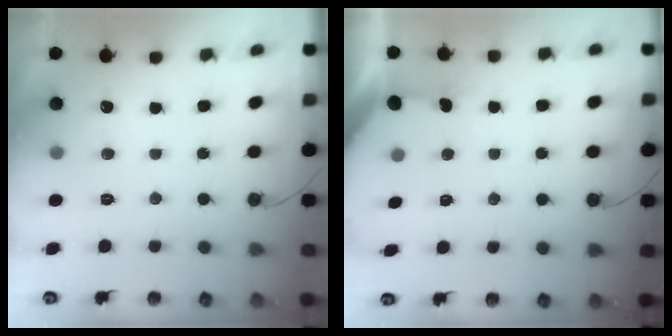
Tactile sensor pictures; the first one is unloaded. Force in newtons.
{"total": 2.7, "press": 2.7, "slide": 0.3}